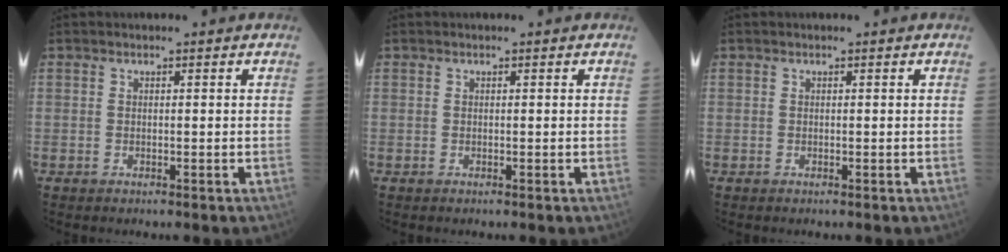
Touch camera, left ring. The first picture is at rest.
{"total": 0.0}
{"total": 0.0}